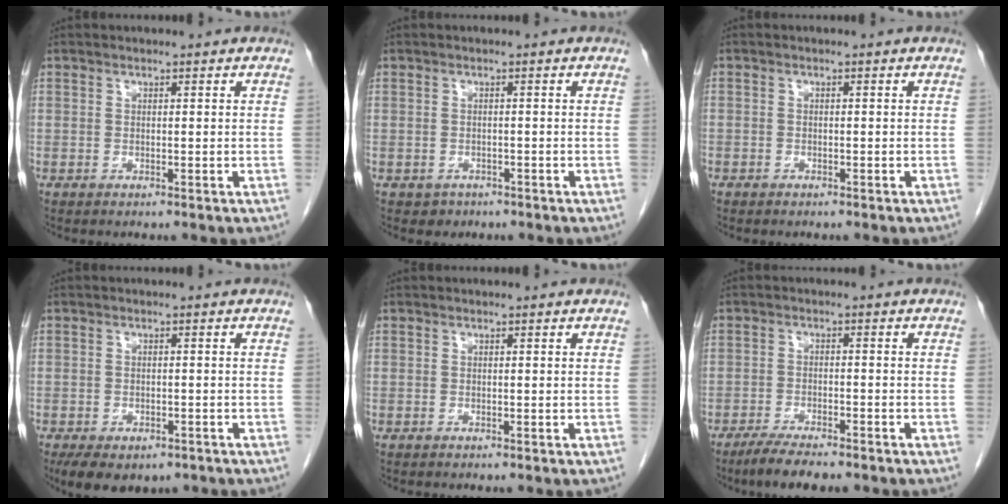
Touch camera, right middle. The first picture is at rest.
{"total": 1.6, "force": [-1.0, 1.2, 0.0], "torque": [-0.005, 0.006, -0.011]}
{"total": 0.8, "force": [-0.6, 0.5, 0.1], "torque": [-0.005, 0.003, -0.010]}
{"total": 8.6, "force": [-5.9, 4.5, 4.3], "torque": [-0.068, -0.005, -0.081]}
{"total": 0.0}
{"total": 6.2, "force": [-4.9, 1.0, 3.6], "torque": [-0.061, -0.012, -0.081]}